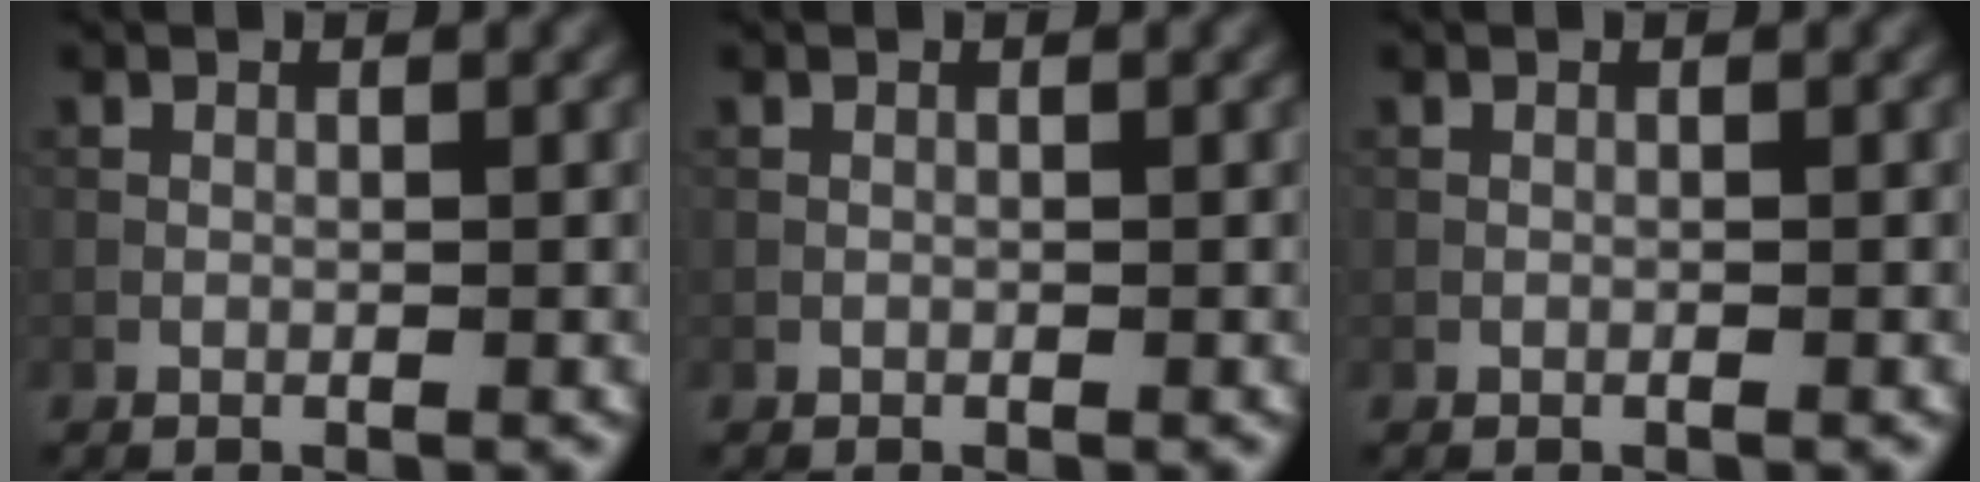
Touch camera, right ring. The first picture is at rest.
{"total": 0.0}
{"total": 0.0}